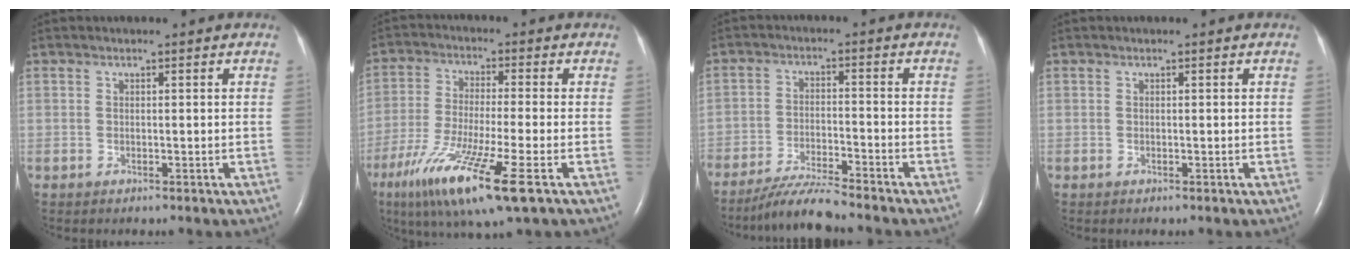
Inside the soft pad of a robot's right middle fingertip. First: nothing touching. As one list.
[{"total": 14.2, "force": [-7.0, 0.6, 12.4], "torque": [-0.246, -0.042, -0.125]}, {"total": 6.6, "force": [-6.1, -0.3, 2.5], "torque": [-0.048, -0.020, -0.112]}, {"total": 0.0}]